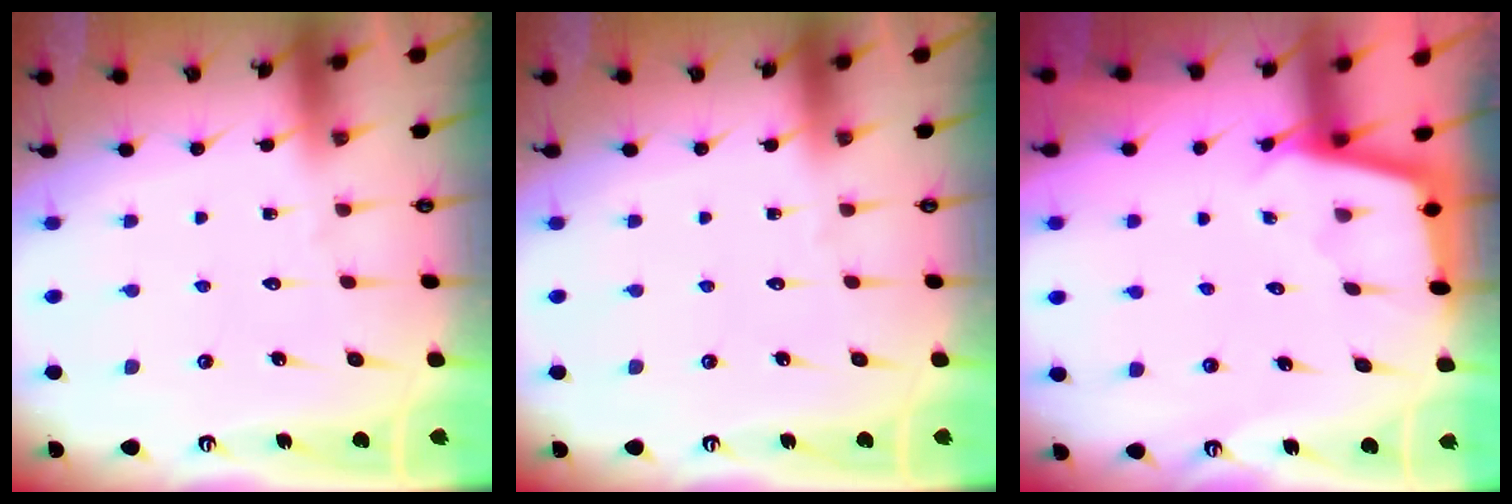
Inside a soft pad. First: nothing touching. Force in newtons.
{"total": 0.0}
{"total": 2.4, "press": 2.4, "slide": 0.2}